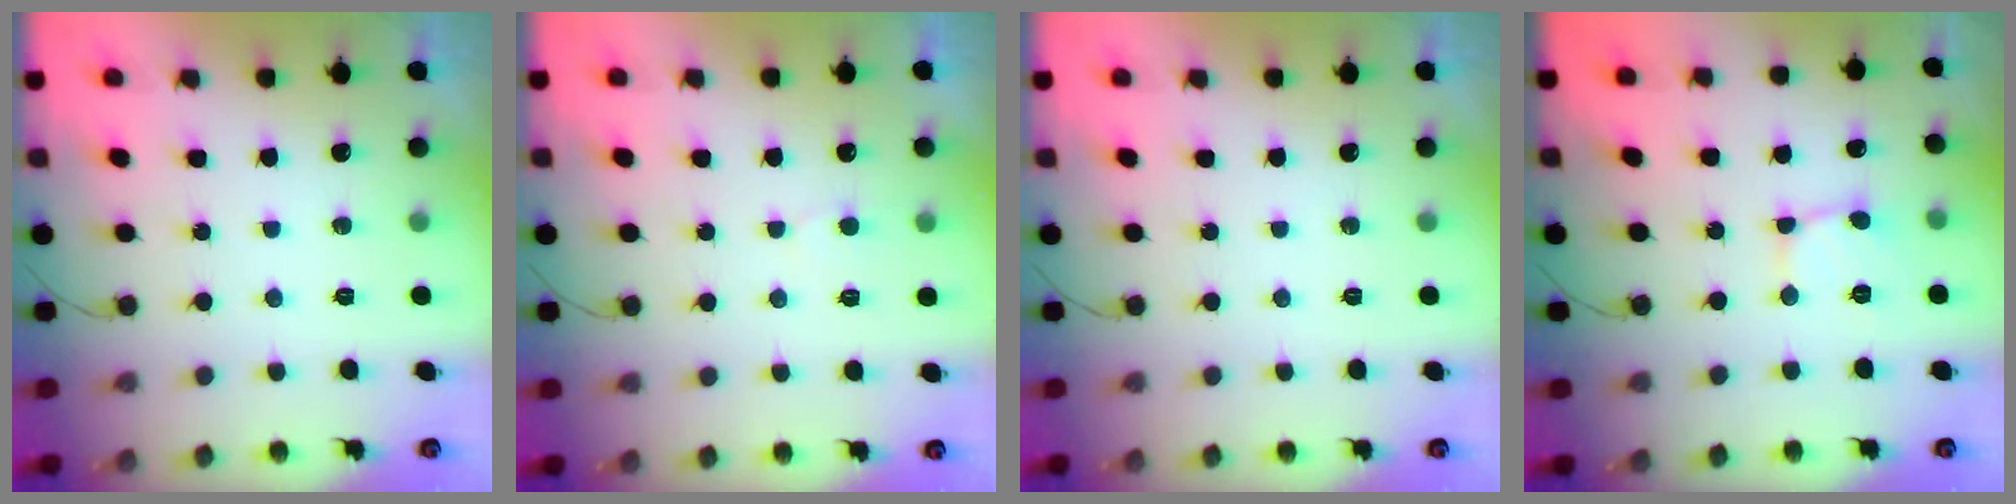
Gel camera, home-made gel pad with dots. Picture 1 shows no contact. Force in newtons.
{"total": 2.5, "press": 2.5, "slide": 0.1}
{"total": 0.0}
{"total": 2.1, "press": 2.1, "slide": 0.2}